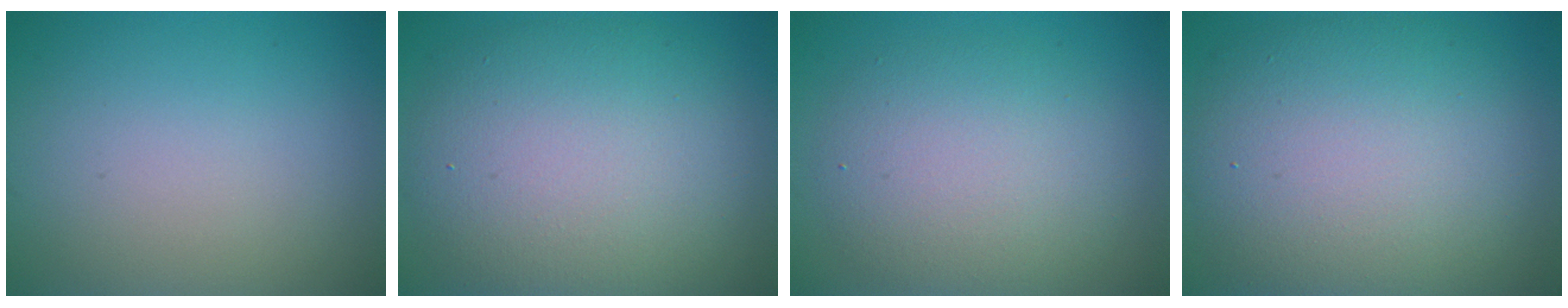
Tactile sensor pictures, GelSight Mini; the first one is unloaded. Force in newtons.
{"total": 10.3, "press": 10.3, "slide": 0.2}
{"total": 5.6, "press": 5.6, "slide": 0.2}
{"total": 11.0, "press": 11.0, "slide": 0.8}